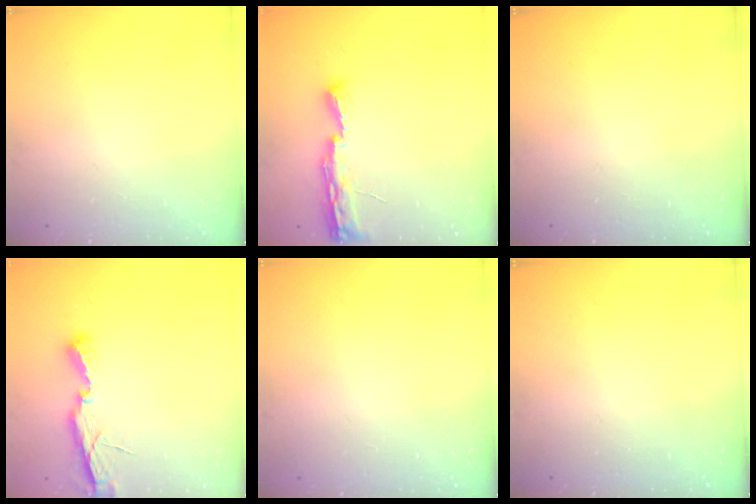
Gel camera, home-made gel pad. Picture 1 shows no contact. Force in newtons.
{"total": 7.9, "press": 7.8, "slide": 0.8}
{"total": 0.0}
{"total": 6.9, "press": 6.9, "slide": 0.1}
{"total": 0.8, "press": 0.8, "slide": 0.1}
{"total": 0.0}